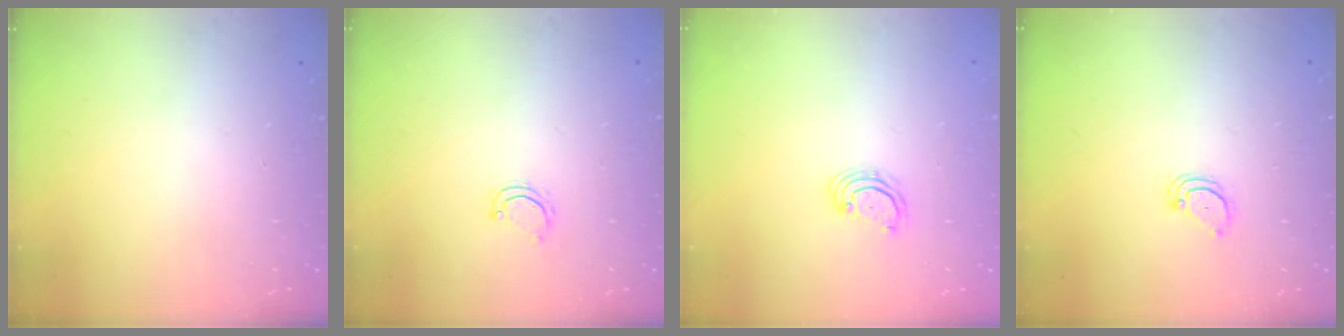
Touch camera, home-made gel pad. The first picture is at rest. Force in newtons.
{"total": 3.0, "press": 3.0, "slide": 0.2}
{"total": 2.7, "press": 2.7, "slide": 0.7}
{"total": 3.0, "press": 3.0, "slide": 0.2}